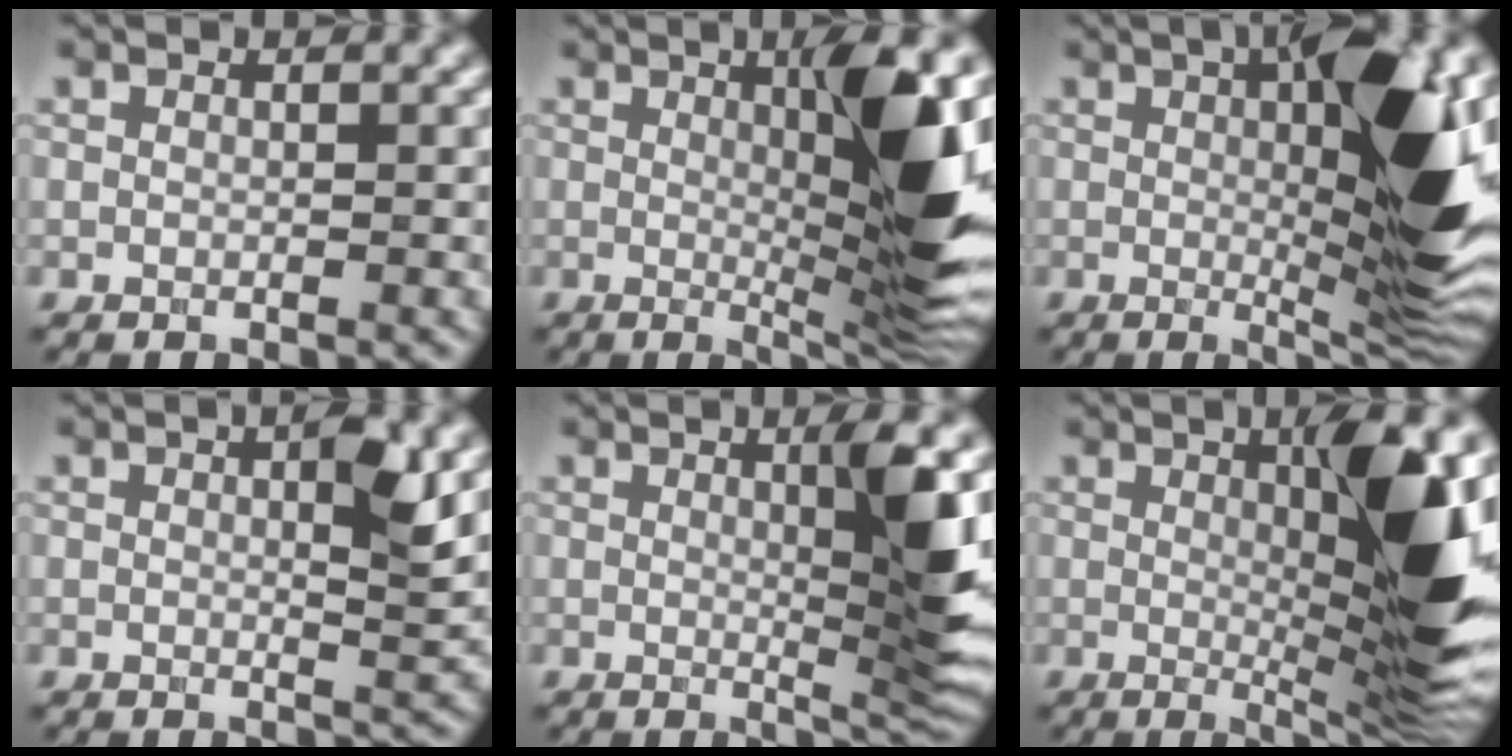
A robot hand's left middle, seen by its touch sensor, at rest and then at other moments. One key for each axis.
{"total": 9.5, "fx": 1.3, "fy": 1.9, "fz": 9.2, "tx": -0.120, "ty": -0.009, "tz": 0.026}
{"total": 12.6, "fx": 1.9, "fy": 3.4, "fz": 12.0, "tx": -0.152, "ty": -0.003, "tz": 0.028}
{"total": 3.5, "fx": 0.8, "fy": 0.7, "fz": 3.4, "tx": -0.045, "ty": -0.003, "tz": 0.010}
{"total": 6.2, "fx": 1.2, "fy": 0.9, "fz": 6.1, "tx": -0.087, "ty": -0.010, "tz": 0.025}
{"total": 10.5, "fx": 1.5, "fy": 2.3, "fz": 10.1, "tx": -0.132, "ty": -0.008, "tz": 0.030}